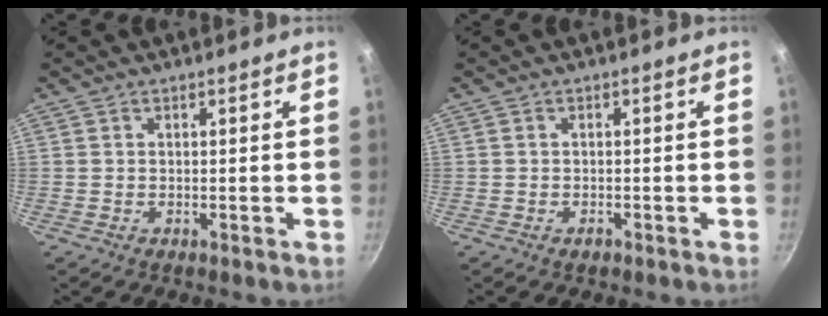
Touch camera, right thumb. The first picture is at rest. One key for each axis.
{"total": 0.9, "fx": -0.5, "fy": 0.5, "fz": 0.4, "tx": -0.009, "ty": 0.005, "tz": -0.009}